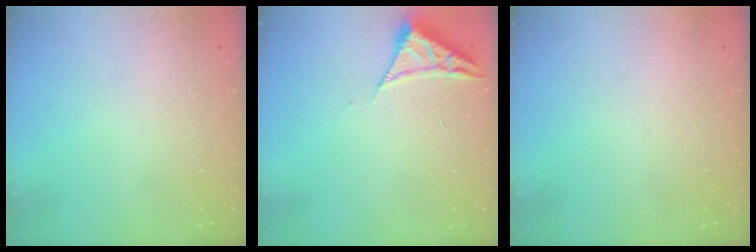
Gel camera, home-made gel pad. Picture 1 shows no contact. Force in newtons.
{"total": 4.2, "press": 4.2, "slide": 0.5}
{"total": 1.5, "press": 1.5, "slide": 0.1}